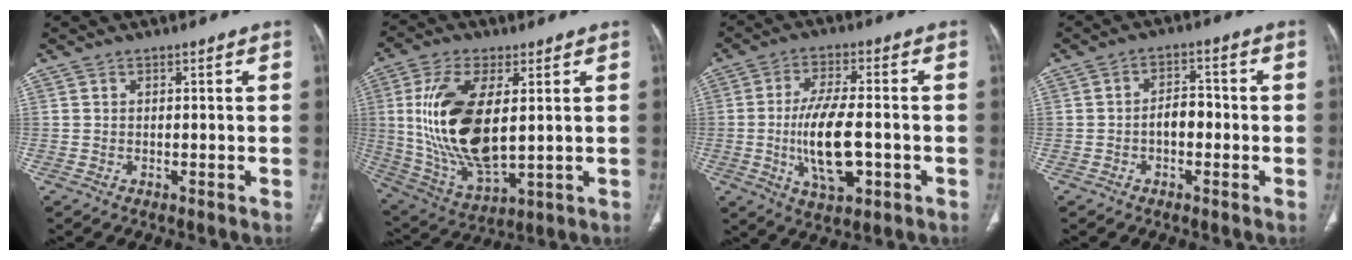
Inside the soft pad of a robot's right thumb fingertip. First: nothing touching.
{"total": 18.9, "force": [2.5, 8.8, 16.6], "torque": [-0.334, -0.019, 0.061]}
{"total": 12.4, "force": [-2.3, 5.1, 11.1], "torque": [-0.200, 0.003, -0.035]}
{"total": 4.2, "force": [-1.1, 2.6, 3.0], "torque": [-0.036, 0.021, -0.023]}